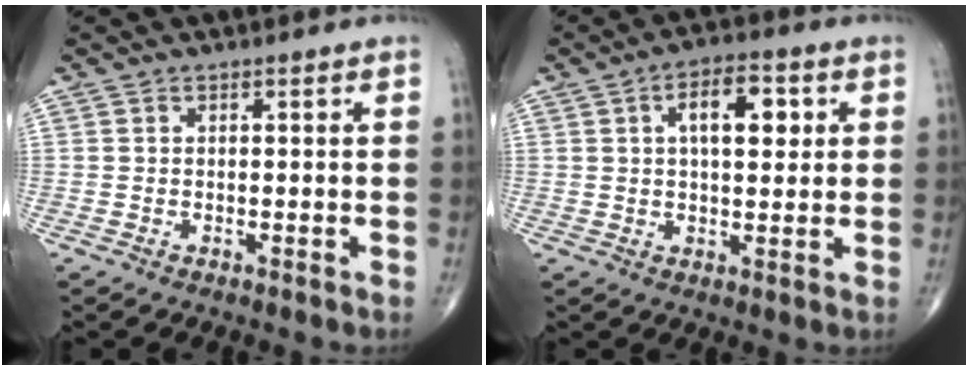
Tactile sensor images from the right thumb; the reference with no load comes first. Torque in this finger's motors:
{"motor_torque": [-0.01, 0.33, 0.38, -0.12, 0.05]}